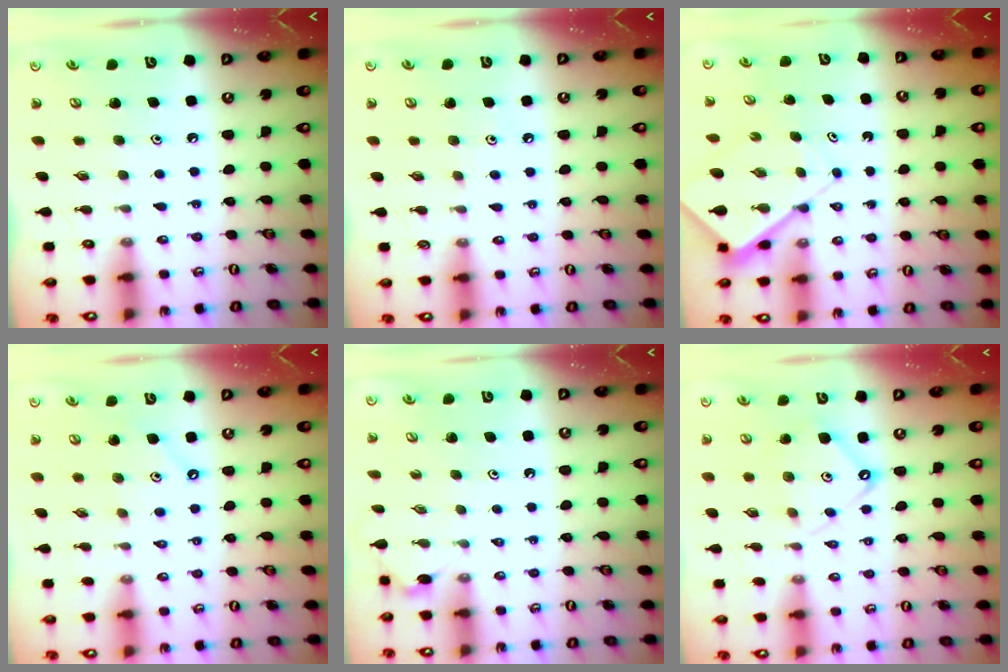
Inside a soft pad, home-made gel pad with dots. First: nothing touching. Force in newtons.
{"total": 3.2, "press": 3.2, "slide": 0.4}
{"total": 7.0, "press": 6.9, "slide": 0.7}
{"total": 1.5, "press": 1.4, "slide": 0.2}
{"total": 2.9, "press": 2.8, "slide": 0.5}
{"total": 10.4, "press": 10.3, "slide": 1.0}